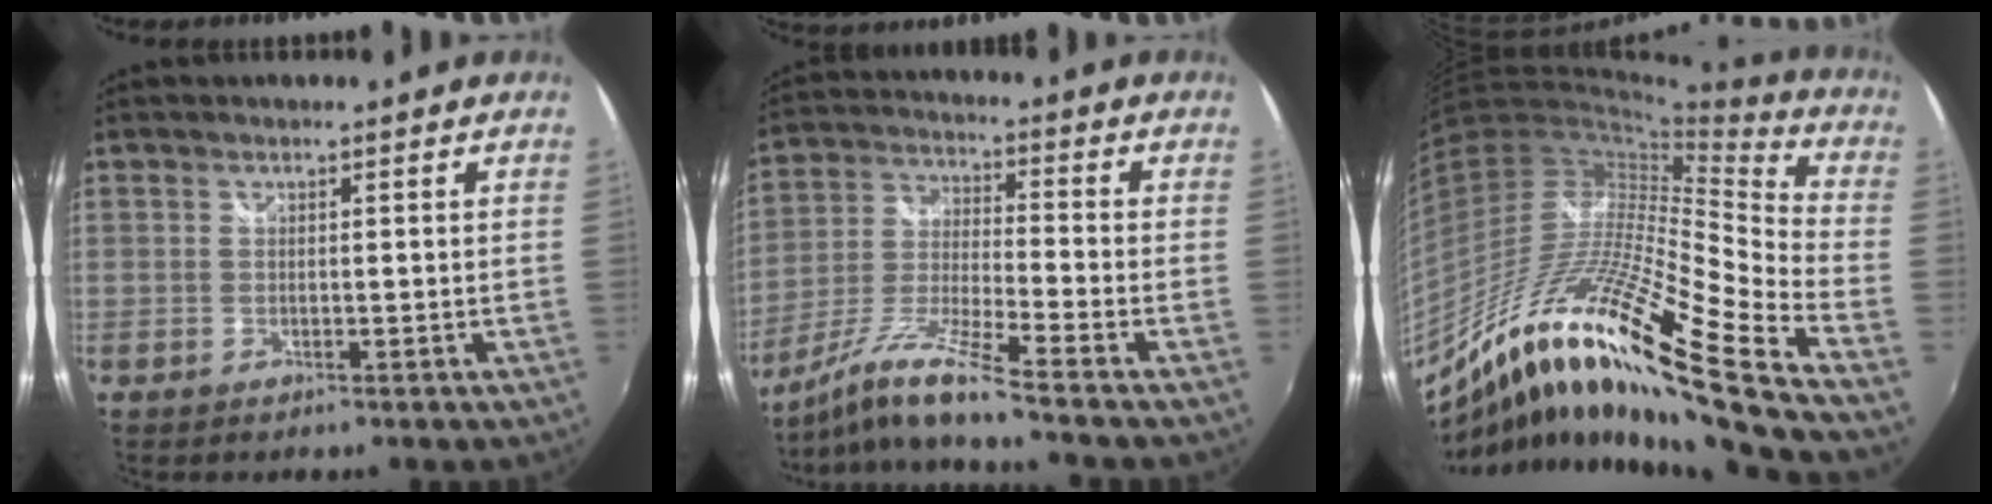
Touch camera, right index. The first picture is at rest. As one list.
[{"total": 11.1, "force": [-8.9, -1.5, 6.4], "torque": [-0.127, -0.010, -0.172]}, {"total": 24.8, "force": [-15.6, 1.4, 19.2], "torque": [-0.310, -0.047, -0.297]}]